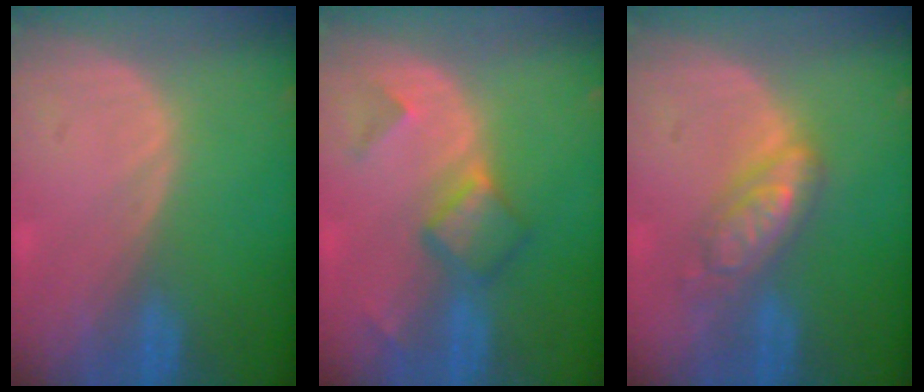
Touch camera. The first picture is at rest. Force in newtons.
{"total": 4.9, "press": 4.7, "slide": 1.4}
{"total": 5.5, "press": 5.5, "slide": 0.2}